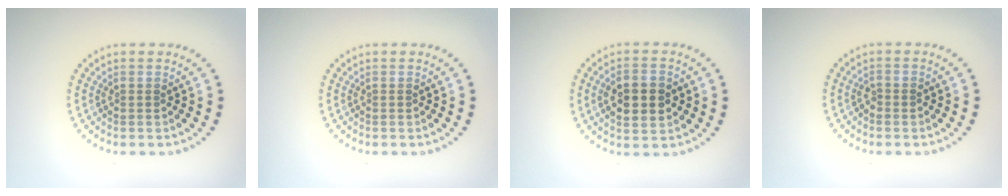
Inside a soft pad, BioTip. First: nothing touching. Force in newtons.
{"total": 0.0}
{"total": 4.4, "press": 4.4, "slide": 0.1}
{"total": 0.9, "press": 0.8, "slide": 0.3}